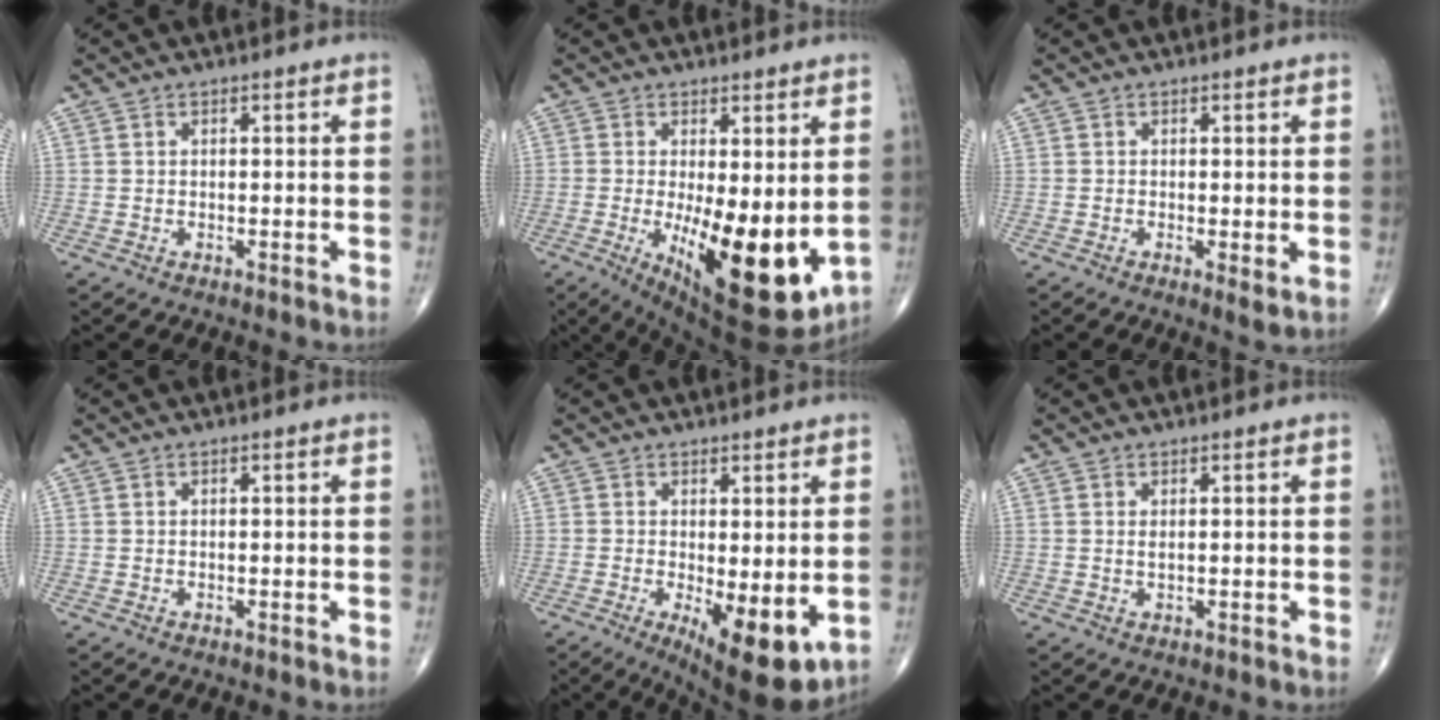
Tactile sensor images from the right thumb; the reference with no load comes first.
{"total": 16.9, "force": [-2.0, 6.4, 15.5], "torque": [-0.232, -0.039, -0.008]}
{"total": 2.1, "force": [-0.2, 0.6, 2.0], "torque": [-0.037, -0.010, -0.007]}
{"total": 0.0}
{"total": 10.6, "force": [-2.1, 3.8, 9.6], "torque": [-0.136, -0.026, -0.021]}
{"total": 0.9, "force": [0.3, 0.3, 0.8], "torque": [-0.017, -0.001, 0.007]}